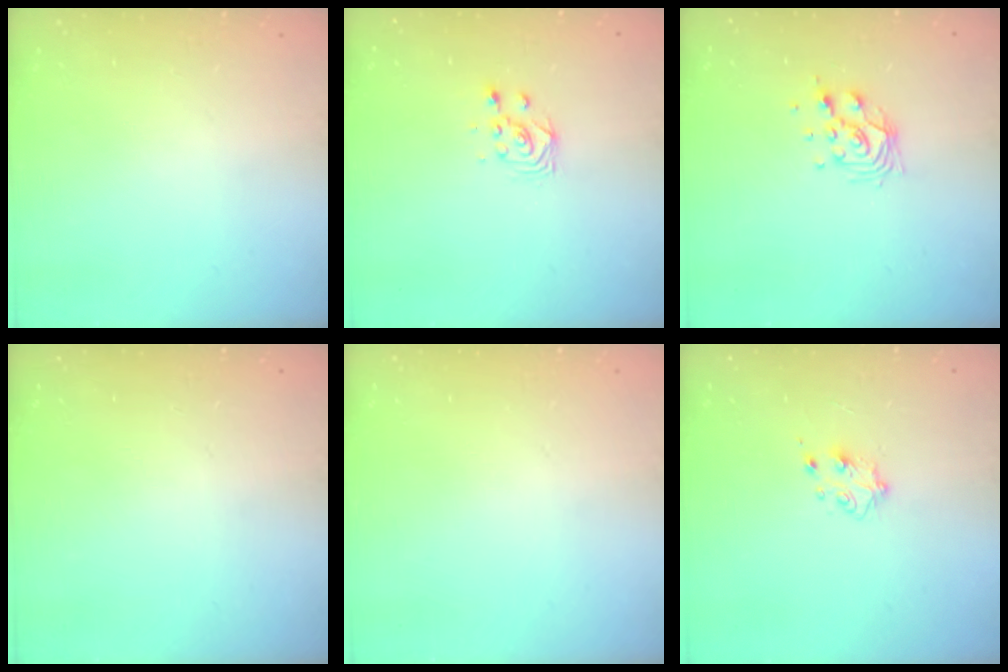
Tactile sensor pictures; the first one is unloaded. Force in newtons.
{"total": 2.8, "press": 2.8, "slide": 0.3}
{"total": 11.0, "press": 10.6, "slide": 2.9}
{"total": 0.0}
{"total": 0.0}
{"total": 4.8, "press": 4.8, "slide": 0.4}